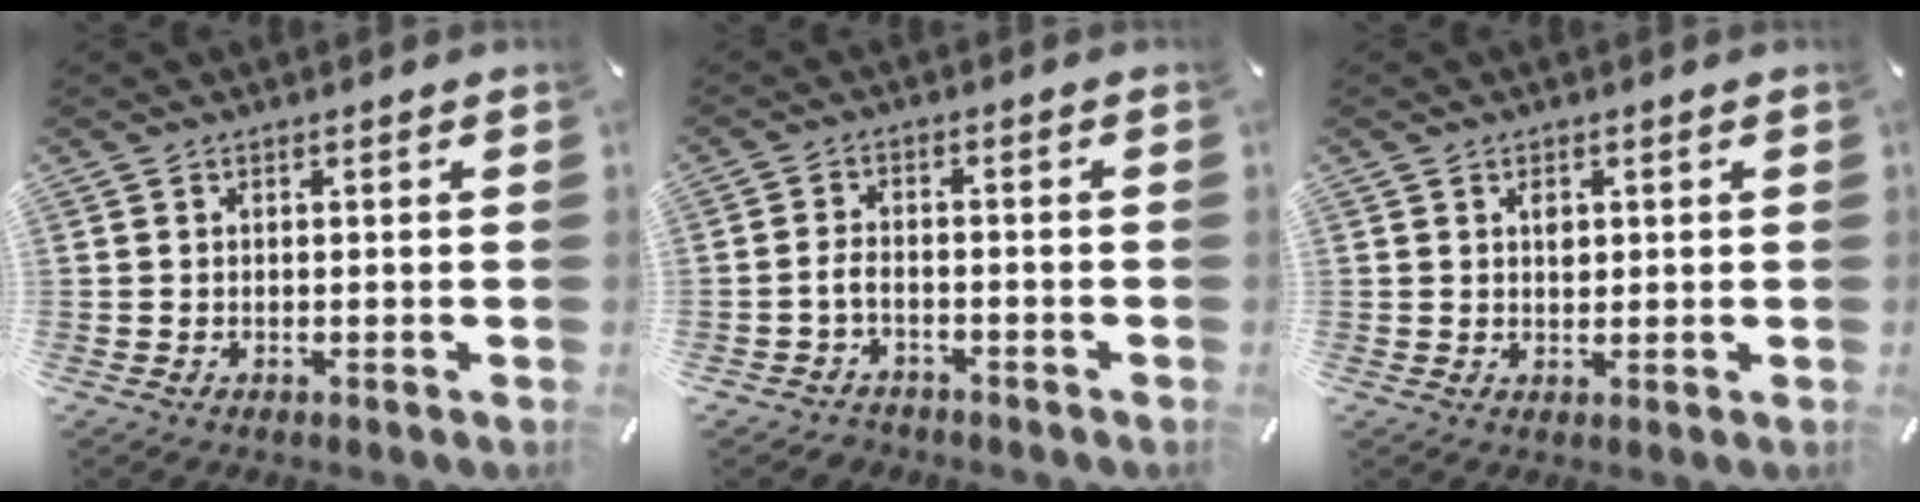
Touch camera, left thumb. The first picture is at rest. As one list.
[{"total": 3.4, "force": [-1.8, 2.3, 1.8], "torque": [-0.047, 0.007, -0.040]}, {"total": 1.9, "force": [0.6, 1.5, 1.1], "torque": [-0.009, -0.003, 0.006]}]